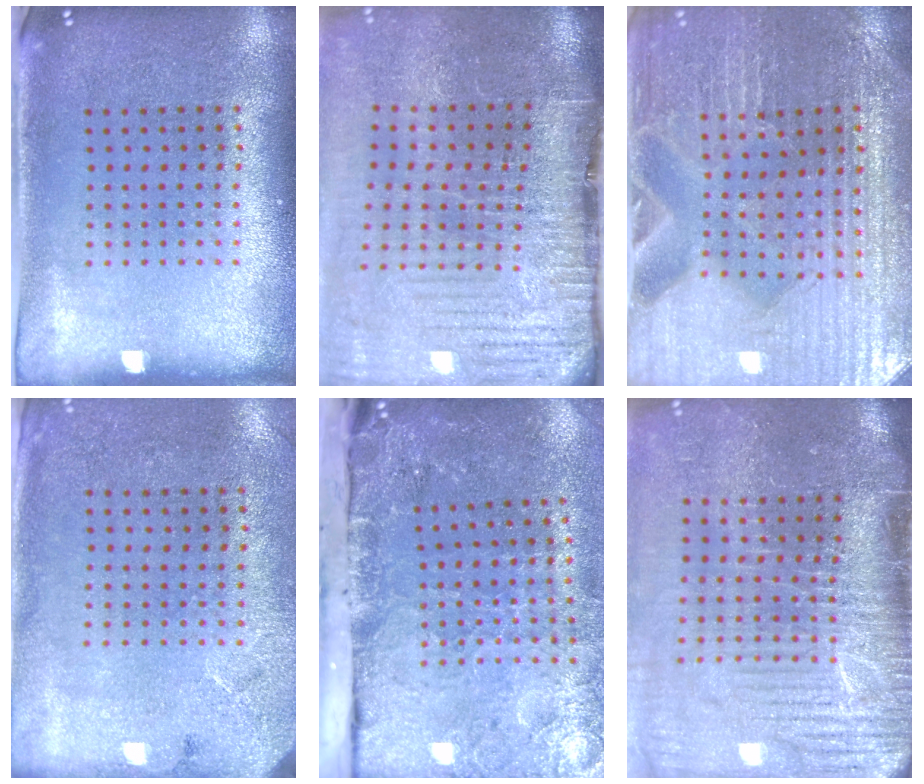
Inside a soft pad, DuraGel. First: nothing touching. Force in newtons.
{"total": 4.7, "press": 3.8, "slide": 2.8}
{"total": 3.4, "press": 3.3, "slide": 0.4}
{"total": 2.7, "press": 2.2, "slide": 1.6}
{"total": 4.3, "press": 3.6, "slide": 2.3}
{"total": 4.8, "press": 4.0, "slide": 2.7}